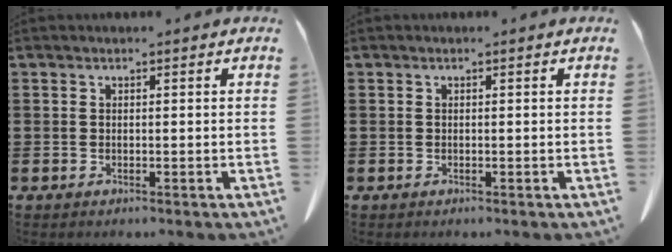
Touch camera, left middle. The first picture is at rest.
{"total": 0.0}